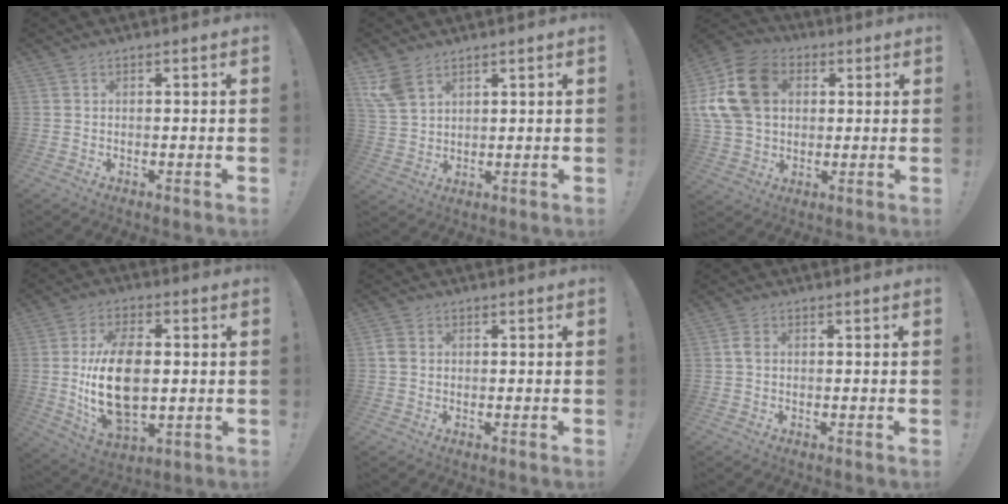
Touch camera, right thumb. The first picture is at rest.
{"total": 7.3, "force": [4.7, 4.2, 3.7], "torque": [-0.078, -0.015, 0.094]}
{"total": 19.4, "force": [4.5, 14.9, 11.7], "torque": [-0.217, -0.006, 0.088]}
{"total": 18.2, "force": [0.1, 10.8, 14.7], "torque": [-0.289, -0.006, 0.002]}
{"total": 2.5, "force": [0.1, 2.0, 1.5], "torque": [-0.028, 0.008, 0.005]}
{"total": 2.0, "force": [0.1, 1.3, 1.5], "torque": [-0.026, 0.005, 0.000]}